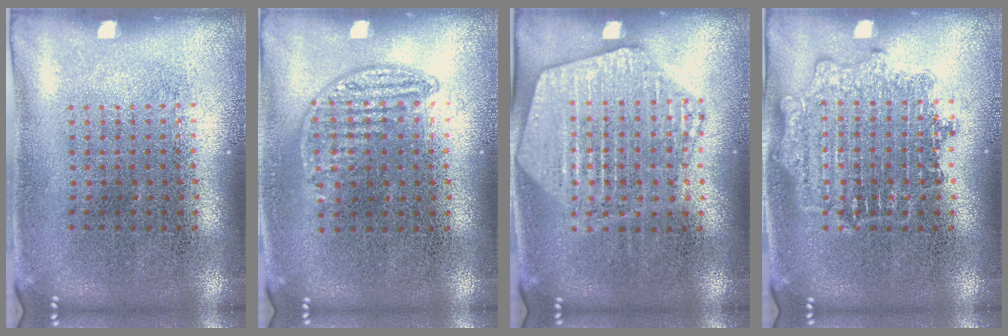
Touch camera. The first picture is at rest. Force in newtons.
{"total": 0.8, "press": 0.6, "slide": 0.5}
{"total": 1.8, "press": 1.8, "slide": 0.2}
{"total": 2.6, "press": 2.6, "slide": 0.4}